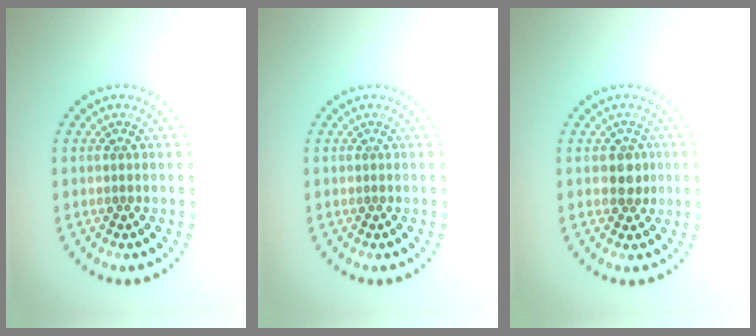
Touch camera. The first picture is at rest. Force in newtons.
{"total": 0.0}
{"total": 1.9, "press": 1.7, "slide": 0.8}